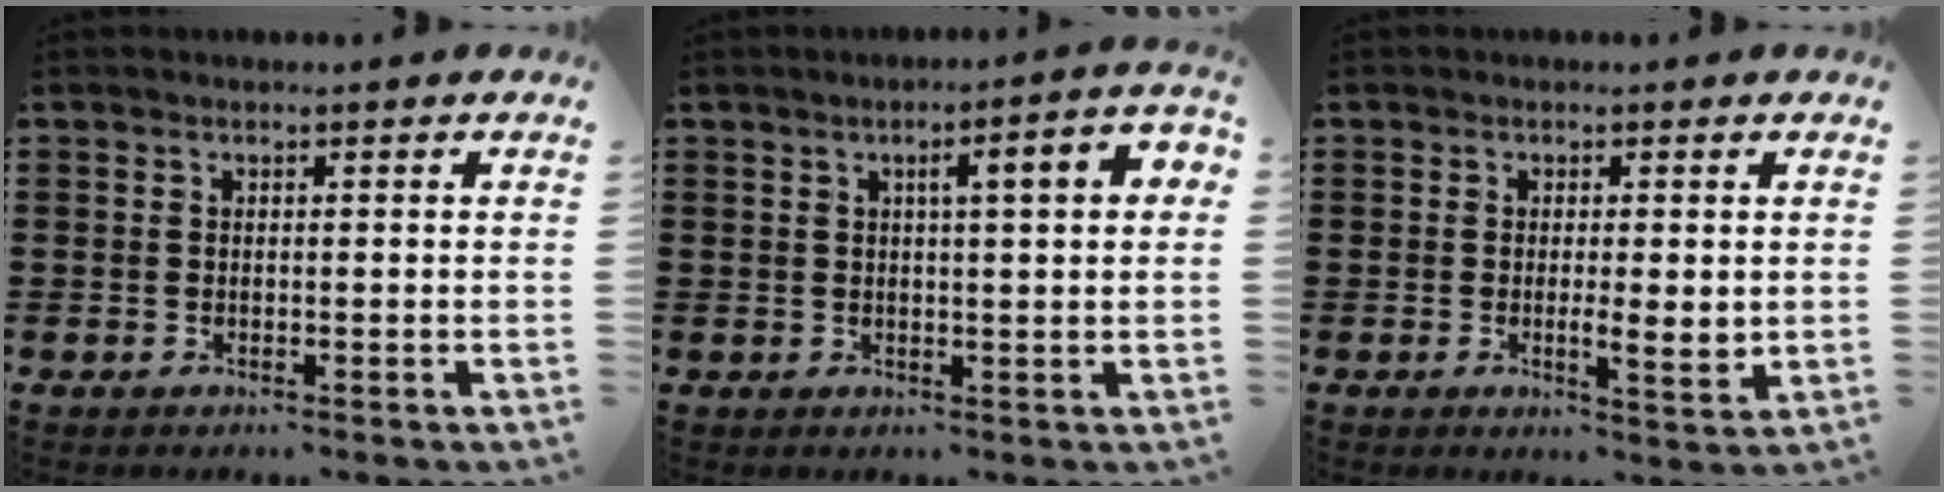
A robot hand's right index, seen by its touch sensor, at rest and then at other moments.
{"total": 4.6, "force": [0.9, 0.7, 4.4], "torque": [-0.077, 0.000, 0.007]}
{"total": 3.6, "force": [-0.1, 0.8, 3.5], "torque": [-0.054, -0.003, -0.004]}